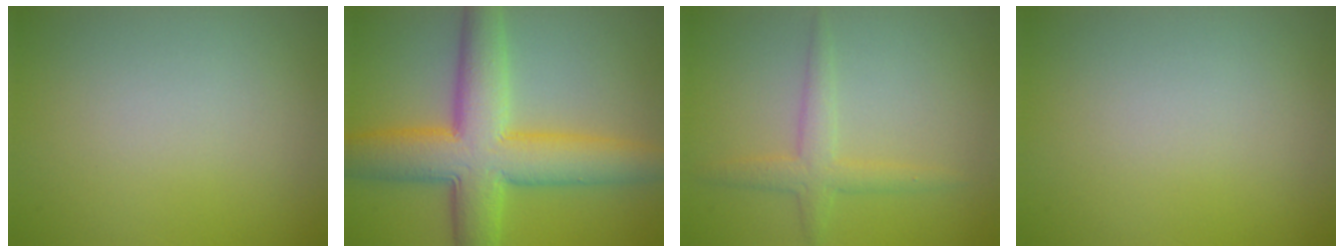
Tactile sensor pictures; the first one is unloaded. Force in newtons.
{"total": 9.8, "press": 9.8, "slide": 0.1}
{"total": 2.5, "press": 2.5, "slide": 0.1}
{"total": 0.0}